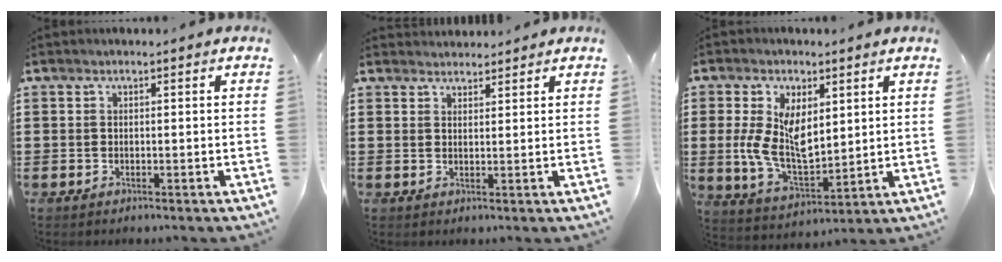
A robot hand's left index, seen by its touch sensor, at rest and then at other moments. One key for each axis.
{"total": 1.9, "fx": 1.9, "fy": 0.3, "fz": -0.1, "tx": -0.003, "ty": 0.000, "tz": 0.038}
{"total": 9.3, "fx": 2.3, "fy": 5.2, "fz": 7.4, "tx": -0.167, "ty": 0.001, "tz": 0.042}